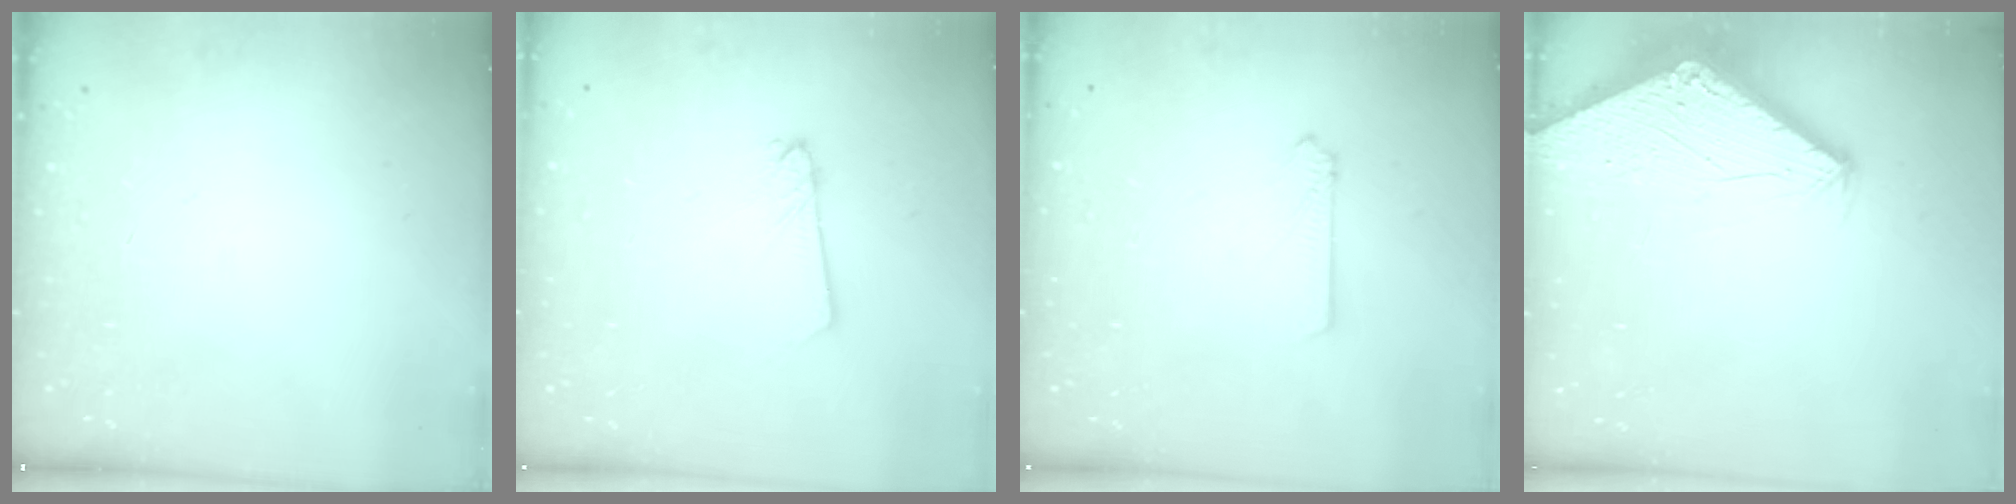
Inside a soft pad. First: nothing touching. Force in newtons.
{"total": 2.2, "press": 2.2, "slide": 0.1}
{"total": 2.6, "press": 2.6, "slide": 0.3}
{"total": 2.8, "press": 2.8, "slide": 0.1}